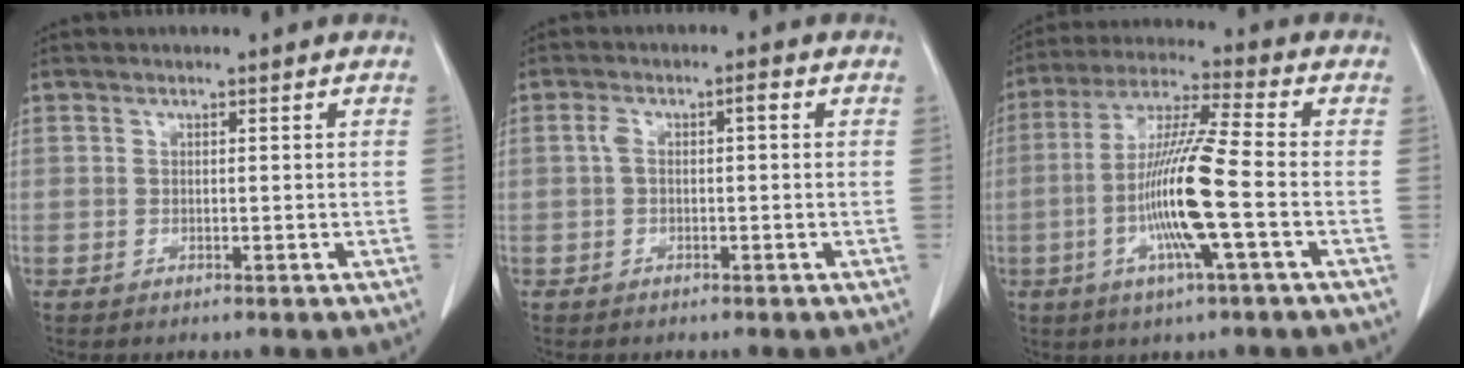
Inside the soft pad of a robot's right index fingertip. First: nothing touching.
{"total": 2.9, "force": [0.3, 1.1, 2.7], "torque": [-0.055, 0.020, 0.005]}
{"total": 12.9, "force": [-3.0, -0.2, 12.5], "torque": [-0.249, -0.005, -0.064]}